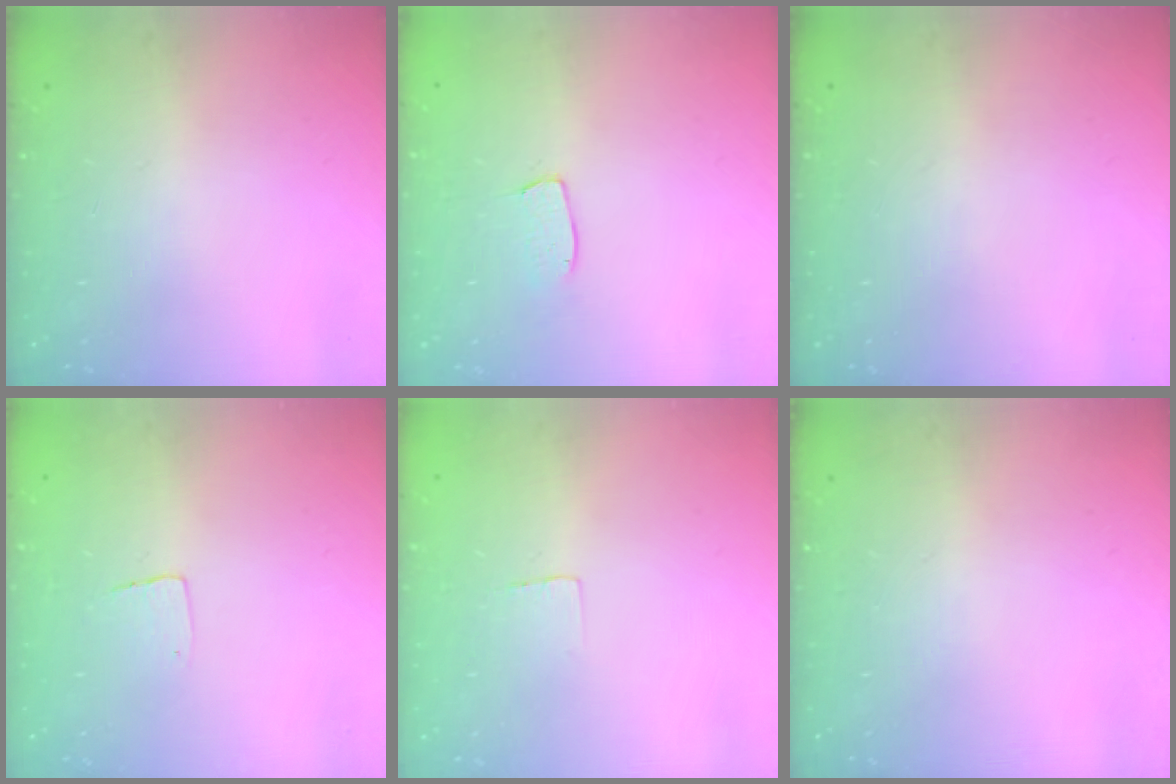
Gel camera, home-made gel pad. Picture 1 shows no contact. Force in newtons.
{"total": 3.5, "press": 3.4, "slide": 0.2}
{"total": 0.0}
{"total": 4.3, "press": 4.3, "slide": 0.3}
{"total": 2.3, "press": 2.3, "slide": 0.1}
{"total": 0.0}